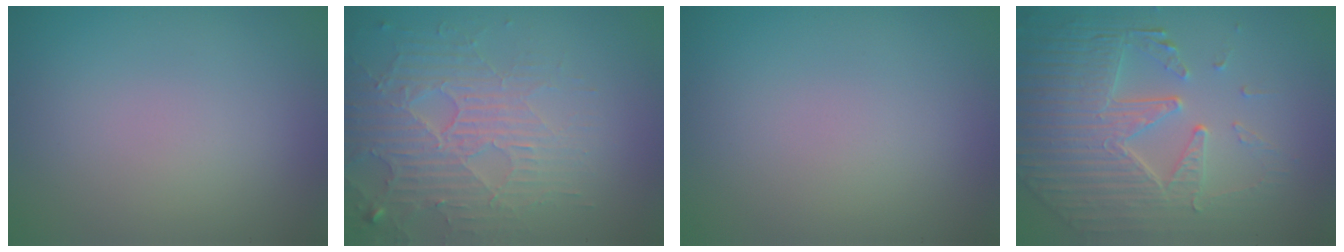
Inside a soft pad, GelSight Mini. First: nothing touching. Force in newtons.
{"total": 4.1, "press": 4.1, "slide": 0.4}
{"total": 0.0}
{"total": 7.4, "press": 5.4, "slide": 5.1}